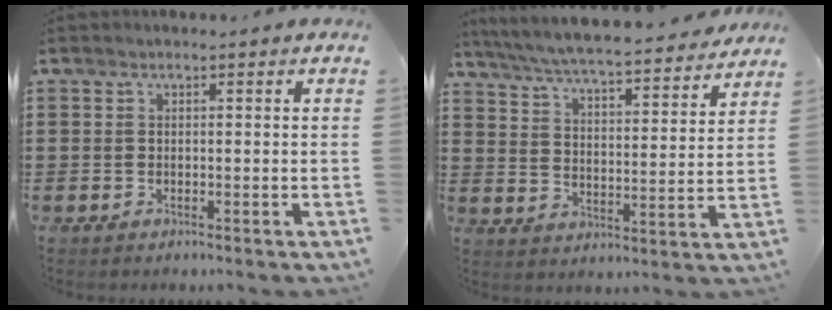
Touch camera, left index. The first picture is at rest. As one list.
[{"total": 5.7, "force": [5.5, -0.2, 1.6], "torque": [-0.058, -0.041, 0.089]}]